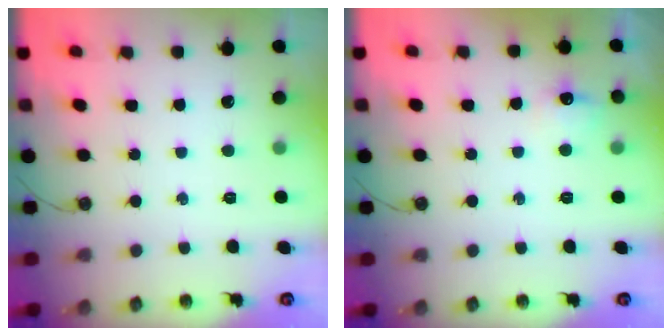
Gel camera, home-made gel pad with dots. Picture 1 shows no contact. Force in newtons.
{"total": 7.2, "press": 7.1, "slide": 0.9}